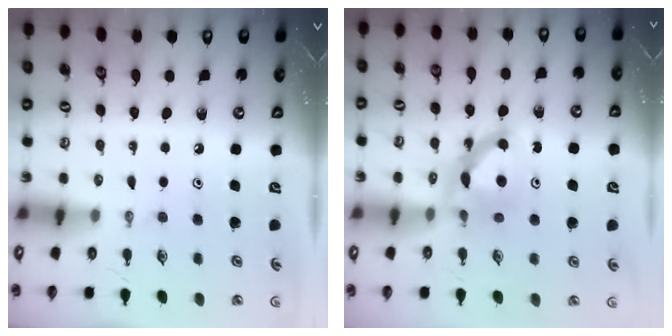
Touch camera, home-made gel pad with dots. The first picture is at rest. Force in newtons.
{"total": 7.7, "press": 7.6, "slide": 0.8}